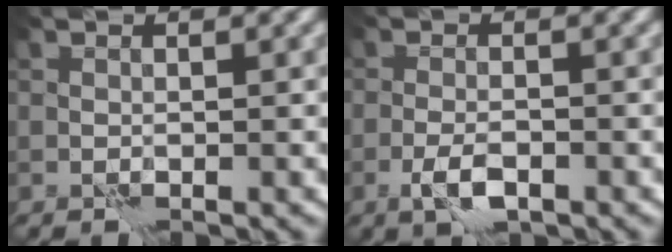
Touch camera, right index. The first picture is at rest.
{"total": 2.3, "force": [-1.1, 0.8, 1.9], "torque": [-0.040, -0.001, -0.024]}